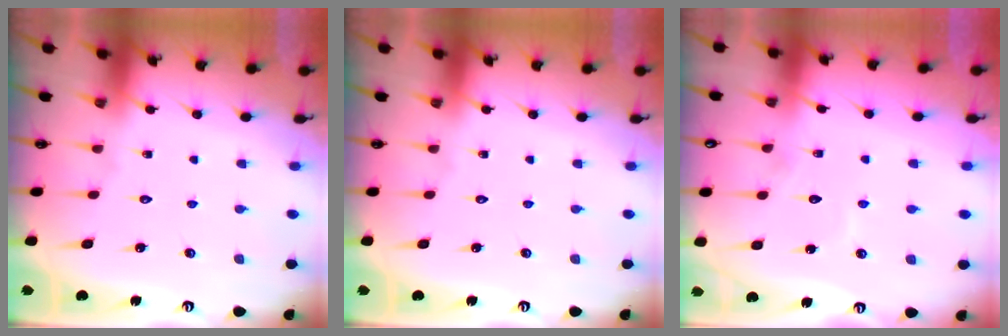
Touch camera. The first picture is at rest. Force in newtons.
{"total": 0.0}
{"total": 5.4, "press": 5.4, "slide": 0.5}